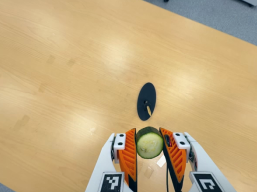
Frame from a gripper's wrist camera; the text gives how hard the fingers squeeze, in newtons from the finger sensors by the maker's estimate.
{"total": 10.7, "left": 9.8, "right": 11.6}